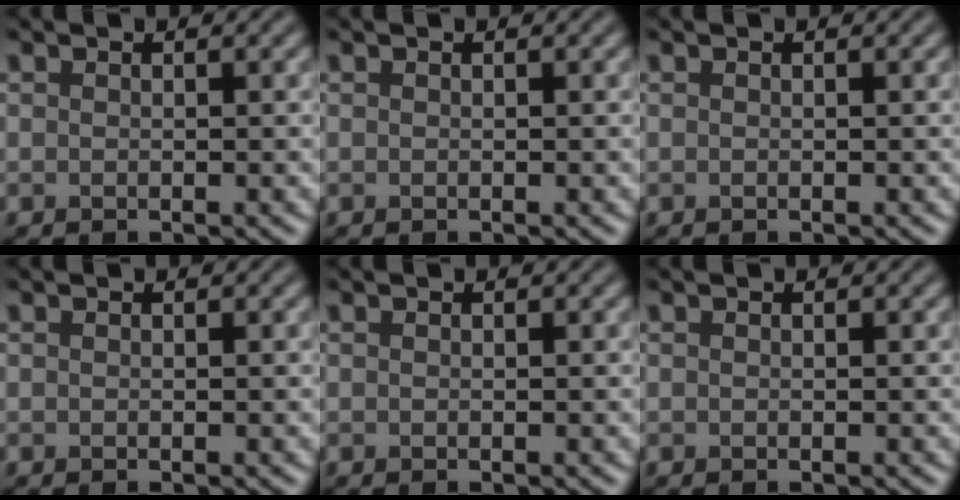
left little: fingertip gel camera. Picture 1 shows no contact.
{"total": 0.0}
{"total": 0.0}
{"total": 0.0}
{"total": 0.0}
{"total": 0.0}